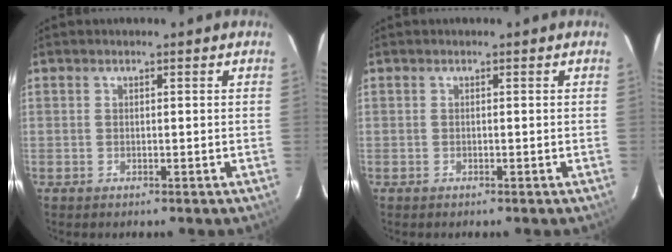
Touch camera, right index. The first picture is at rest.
{"total": 0.0}